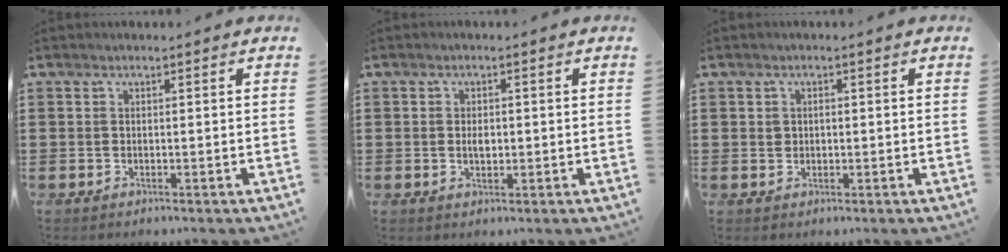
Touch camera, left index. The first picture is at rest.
{"total": 1.8, "force": [0.1, 0.9, 1.5], "torque": [-0.031, 0.005, 0.000]}
{"total": 0.9, "force": [0.3, 0.7, 0.5], "torque": [-0.013, 0.004, 0.006]}